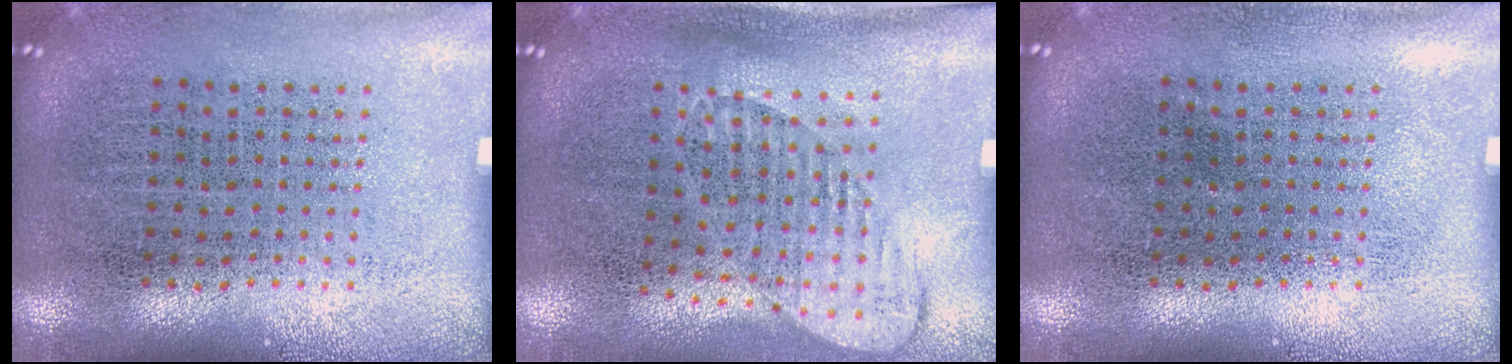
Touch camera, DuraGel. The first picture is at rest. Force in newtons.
{"total": 1.4, "press": 1.1, "slide": 0.8}
{"total": 0.0}